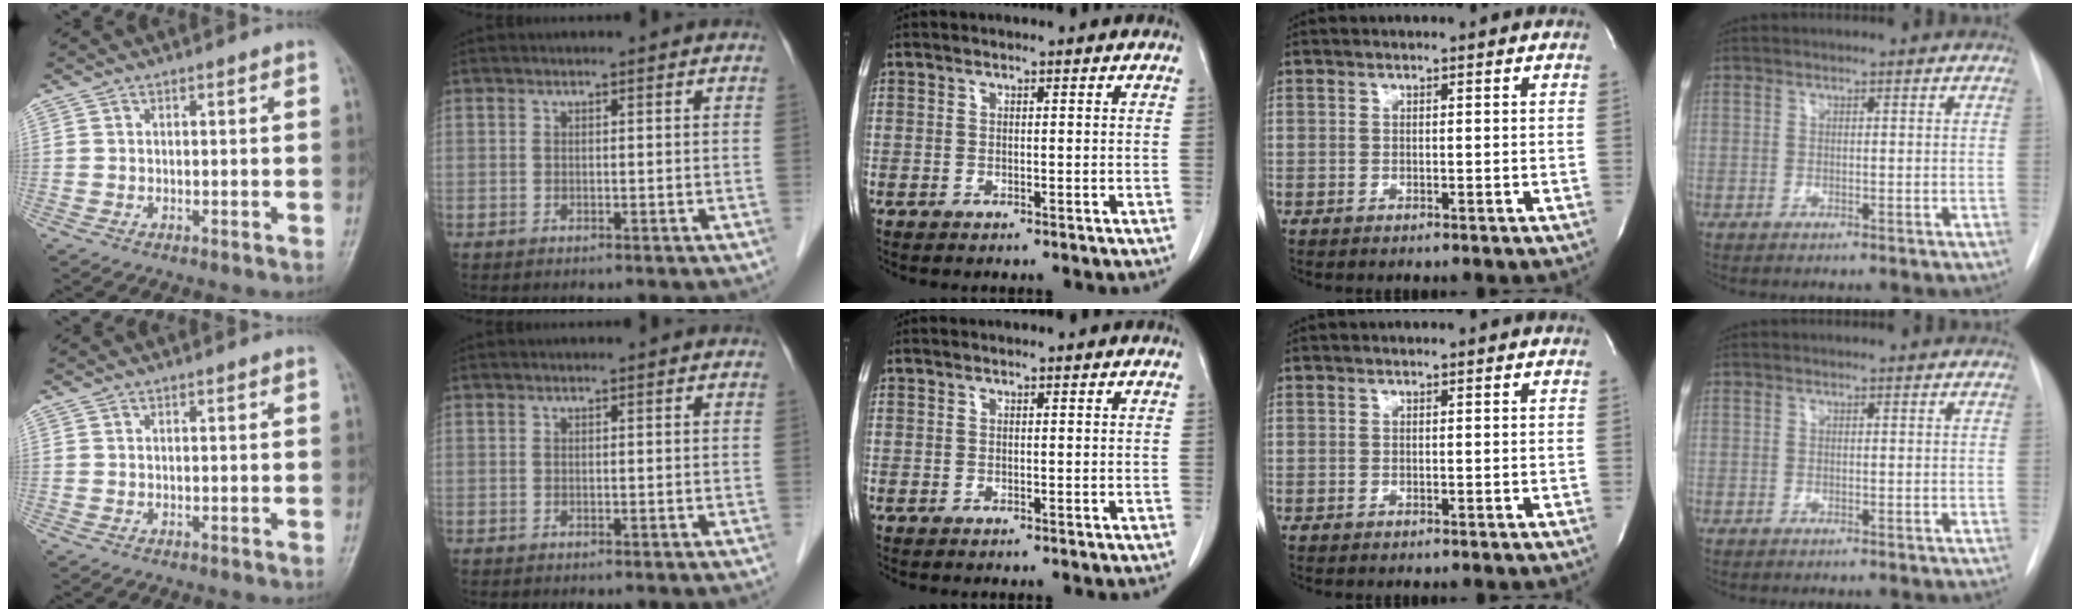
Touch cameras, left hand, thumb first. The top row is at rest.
{}